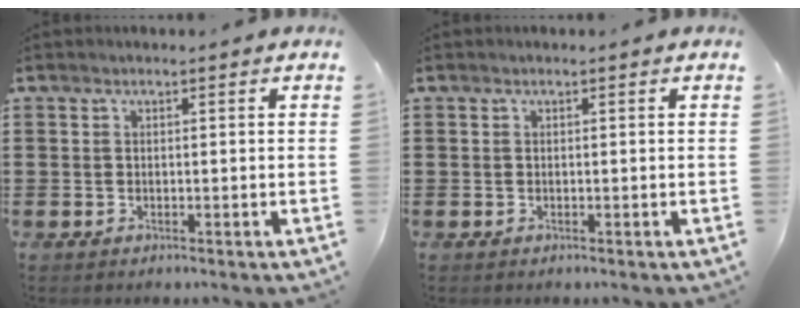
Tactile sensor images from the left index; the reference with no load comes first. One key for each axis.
{"total": 0.0}